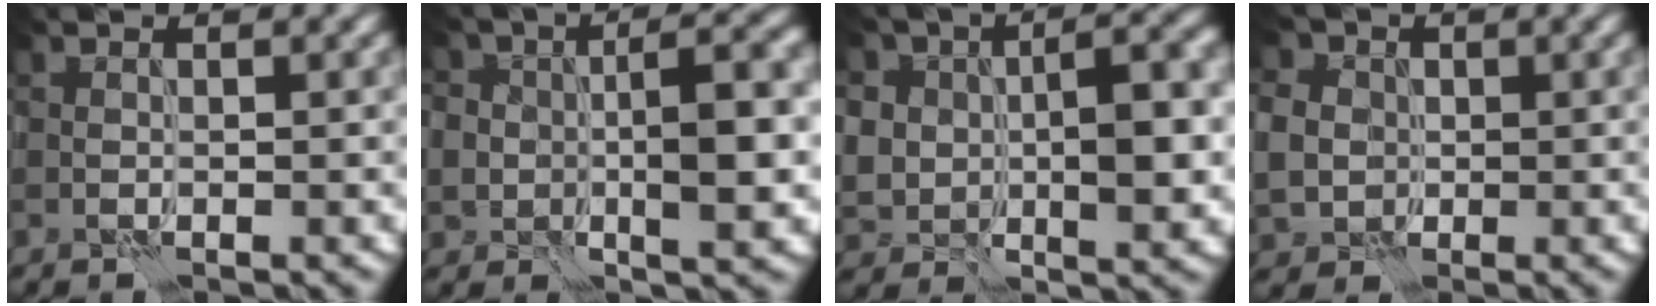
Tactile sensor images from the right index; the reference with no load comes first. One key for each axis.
{"total": 8.2, "fx": -1.1, "fy": 4.9, "fz": 6.5, "tx": -0.103, "ty": 0.003, "tz": -0.020}
{"total": 8.9, "fx": 0.2, "fy": 6.2, "fz": 6.3, "tx": -0.094, "ty": 0.003, "tz": 0.002}
{"total": 6.9, "fx": 0.3, "fy": 6.3, "fz": 2.9, "tx": -0.076, "ty": 0.010, "tz": -0.015}